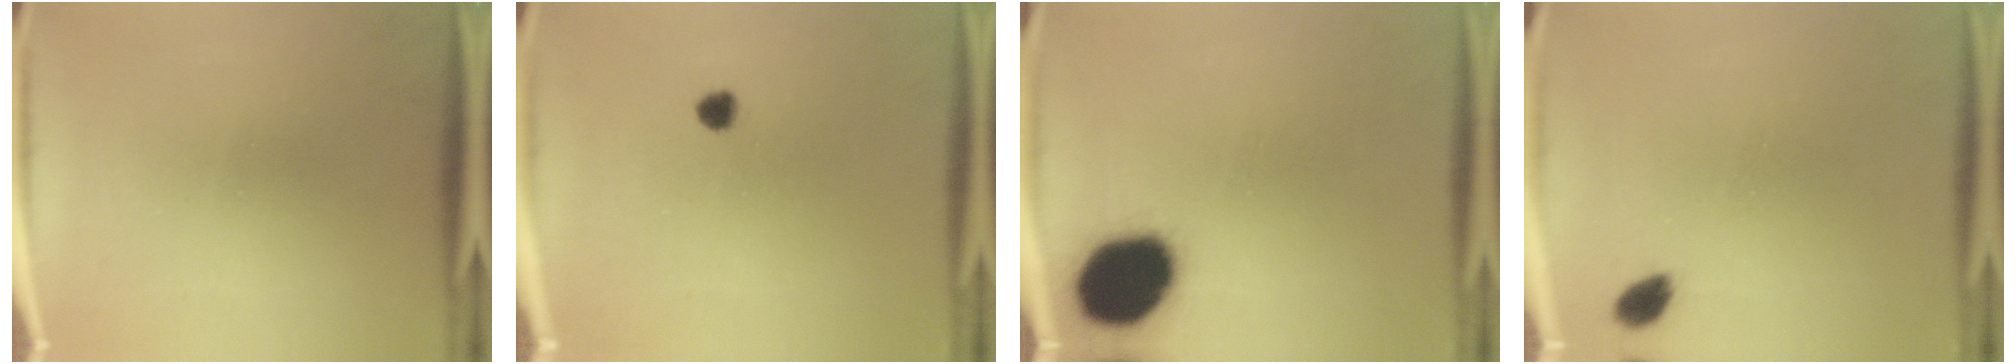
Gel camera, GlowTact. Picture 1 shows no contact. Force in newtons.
{"total": 1.9}
{"total": 17.5}
{"total": 2.6}